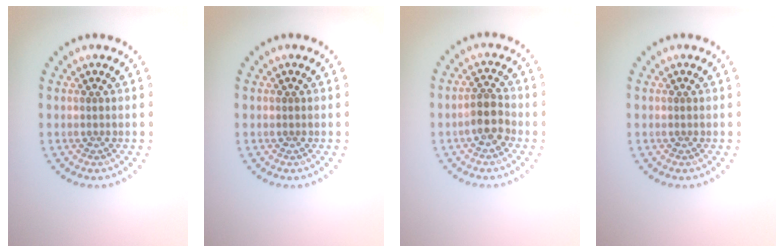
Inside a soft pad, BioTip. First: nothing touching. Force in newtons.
{"total": 0.0}
{"total": 2.5, "press": 2.3, "slide": 1.0}
{"total": 0.0}